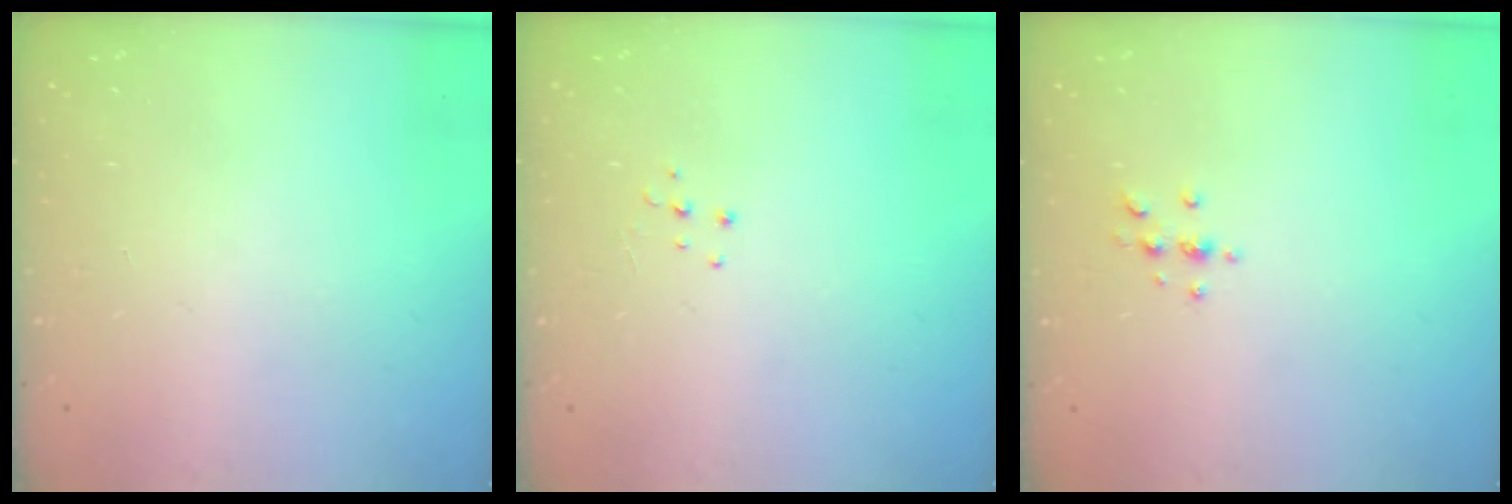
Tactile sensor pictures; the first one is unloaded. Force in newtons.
{"total": 4.3, "press": 4.3, "slide": 0.3}
{"total": 2.9, "press": 2.9, "slide": 0.4}